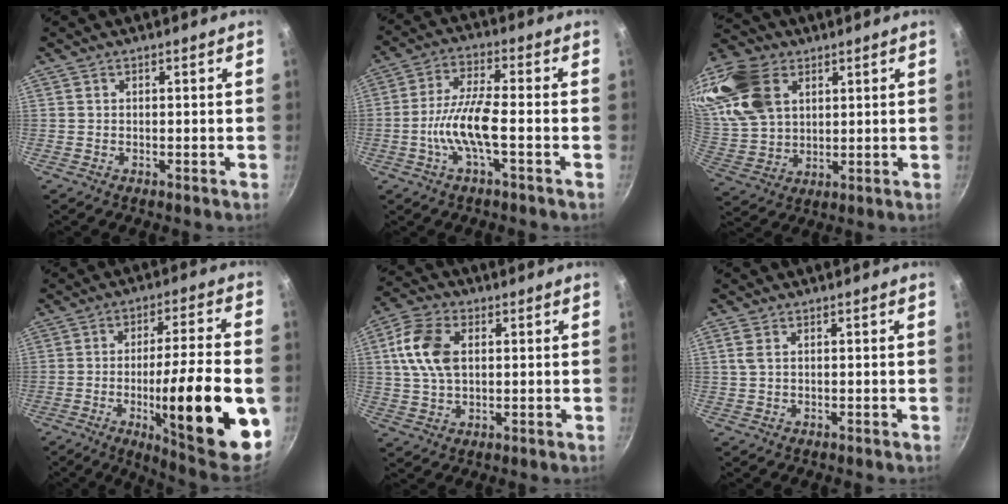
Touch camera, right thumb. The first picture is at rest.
{"total": 8.8, "force": [-2.6, 2.3, 8.0], "torque": [-0.165, 0.028, -0.058]}
{"total": 19.1, "force": [7.8, 13.2, 11.4], "torque": [-0.229, -0.010, 0.156]}
{"total": 23.1, "force": [-5.9, 4.9, 21.8], "torque": [-0.296, 0.016, -0.081]}
{"total": 10.7, "force": [2.1, 6.9, 8.0], "torque": [-0.146, 0.012, 0.032]}
{"total": 2.0, "force": [0.6, 1.1, 1.6], "torque": [-0.036, 0.002, 0.015]}